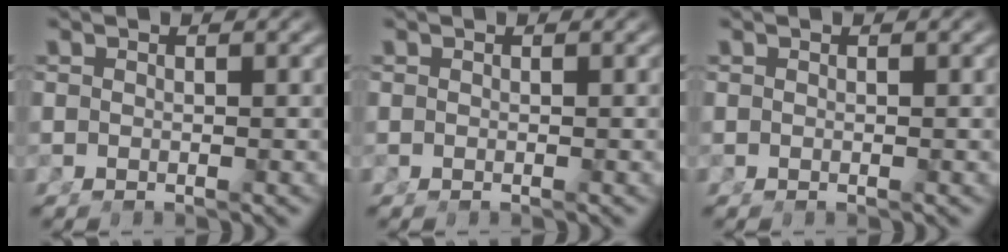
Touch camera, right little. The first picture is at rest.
{"total": 0.0}
{"total": 0.0}